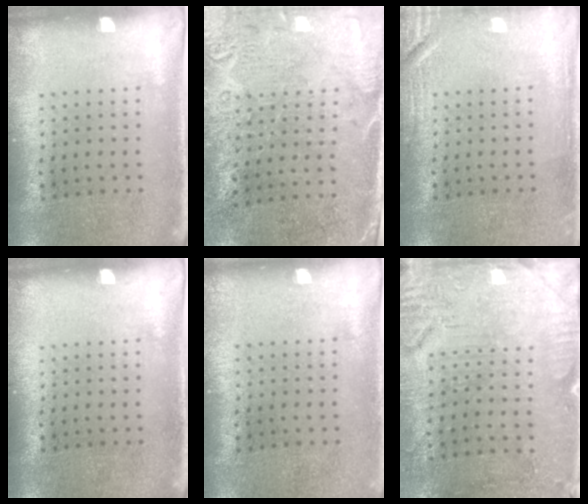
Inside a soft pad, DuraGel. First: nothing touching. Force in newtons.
{"total": 2.7, "press": 2.4, "slide": 1.3}
{"total": 2.1, "press": 2.0, "slide": 0.4}
{"total": 0.0}
{"total": 0.0}
{"total": 2.9, "press": 2.7, "slide": 1.1}